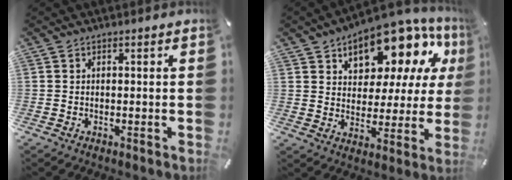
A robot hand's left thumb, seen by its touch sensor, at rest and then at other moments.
{"total": 14.0, "force": [10.1, 7.8, 5.8], "torque": [-0.094, -0.080, 0.175]}